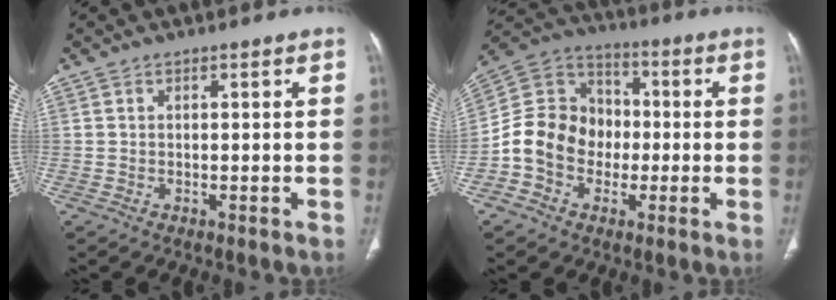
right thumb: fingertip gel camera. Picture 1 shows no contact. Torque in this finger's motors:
{"motor_torque": [-0.12, 0.56, 0.88, -1.00, 0.10]}